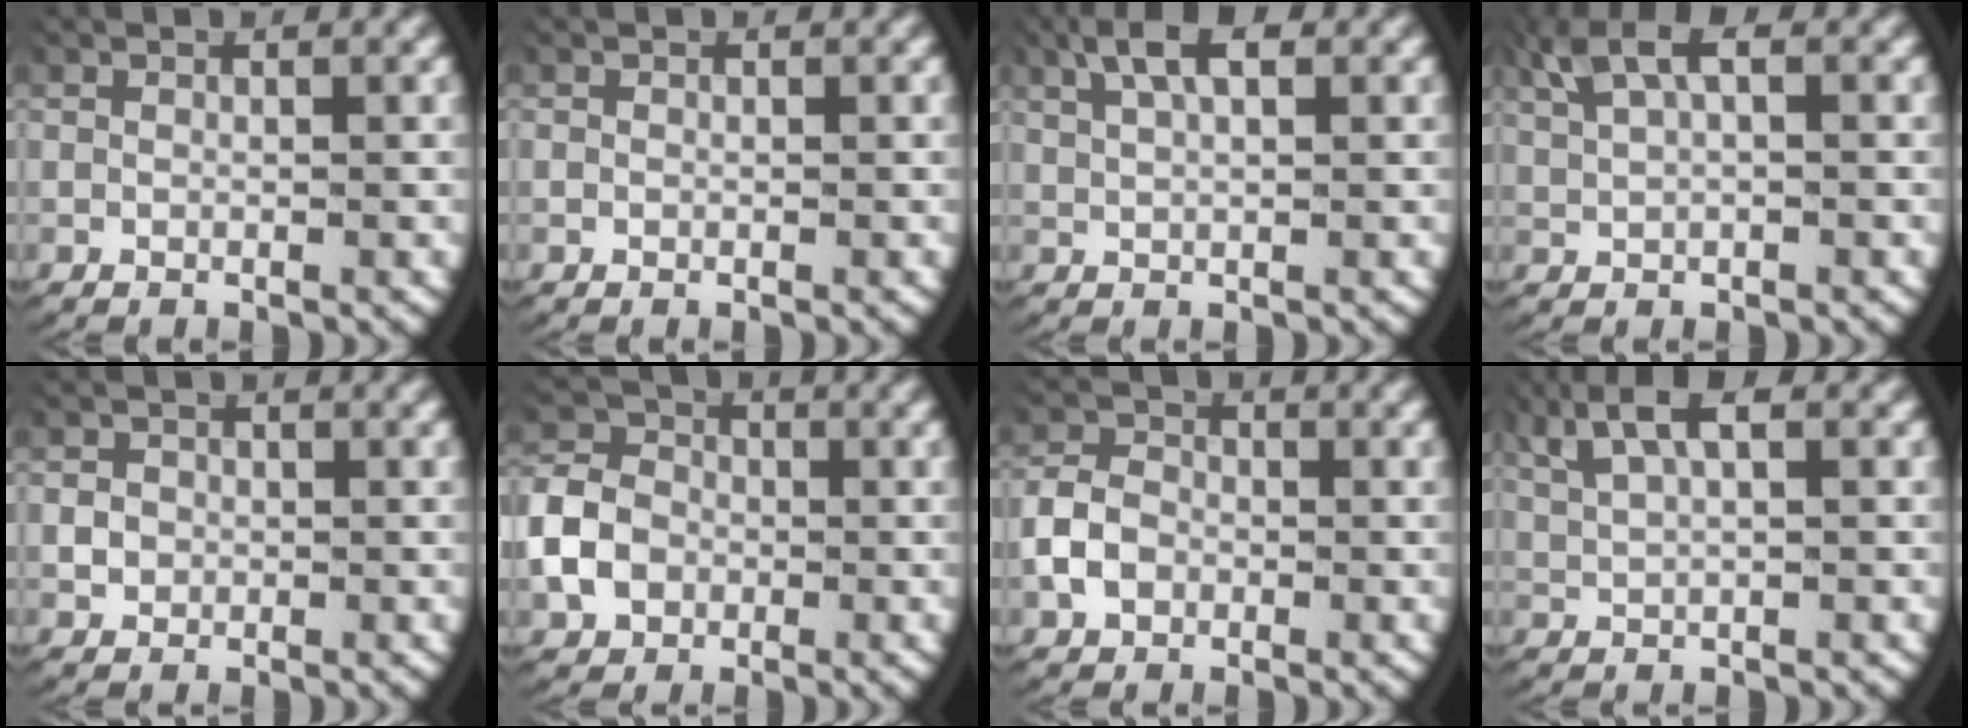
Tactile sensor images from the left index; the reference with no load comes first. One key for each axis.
{"total": 0.0}
{"total": 3.6, "fx": 2.3, "fy": 1.1, "fz": 2.6, "tx": -0.053, "ty": 0.009, "tz": 0.039}
{"total": 4.4, "fx": 2.5, "fy": 1.7, "fz": 3.3, "tx": -0.068, "ty": 0.014, "tz": 0.046}
{"total": 1.4, "fx": -0.3, "fy": 1.3, "fz": 0.4, "tx": -0.017, "ty": -0.005, "tz": -0.001}
{"total": 5.9, "fx": -0.9, "fy": 5.1, "fz": 2.8, "tx": -0.061, "ty": -0.006, "tz": -0.019}
{"total": 3.4, "fx": -0.8, "fy": 2.9, "fz": 1.7, "tx": -0.041, "ty": 0.001, "tz": -0.017}
{"total": 4.2, "fx": 2.6, "fy": 1.3, "fz": 3.0, "tx": -0.064, "ty": 0.008, "tz": 0.049}